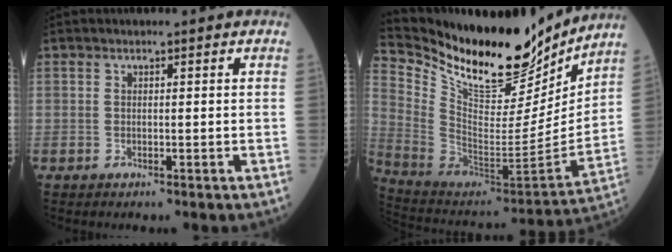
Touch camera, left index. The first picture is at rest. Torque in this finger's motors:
{"motor_torque": [1.04, -1.10, 0.30, 0.06]}